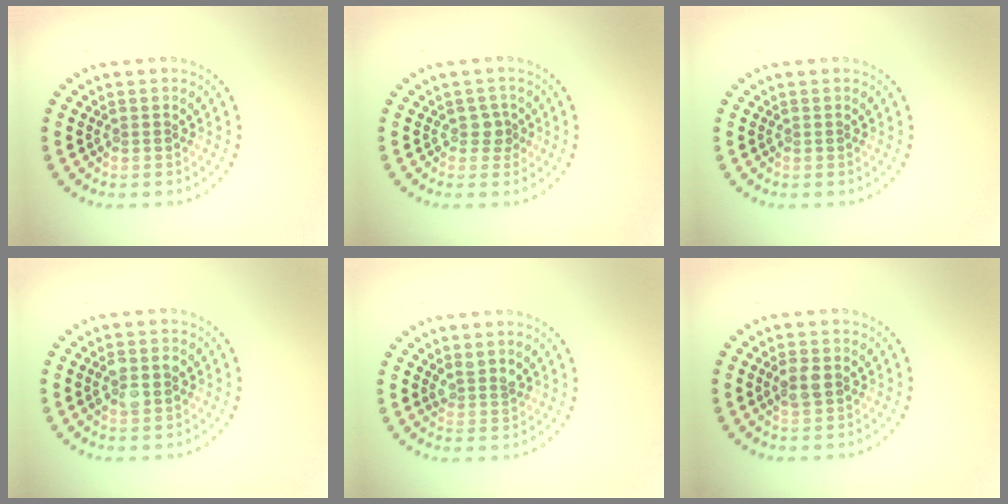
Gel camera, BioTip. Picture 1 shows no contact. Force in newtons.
{"total": 1.4, "press": 1.1, "slide": 0.8}
{"total": 0.0}
{"total": 2.5, "press": 2.5, "slide": 0.2}
{"total": 1.6, "press": 1.3, "slide": 0.9}
{"total": 1.9, "press": 1.9, "slide": 0.3}